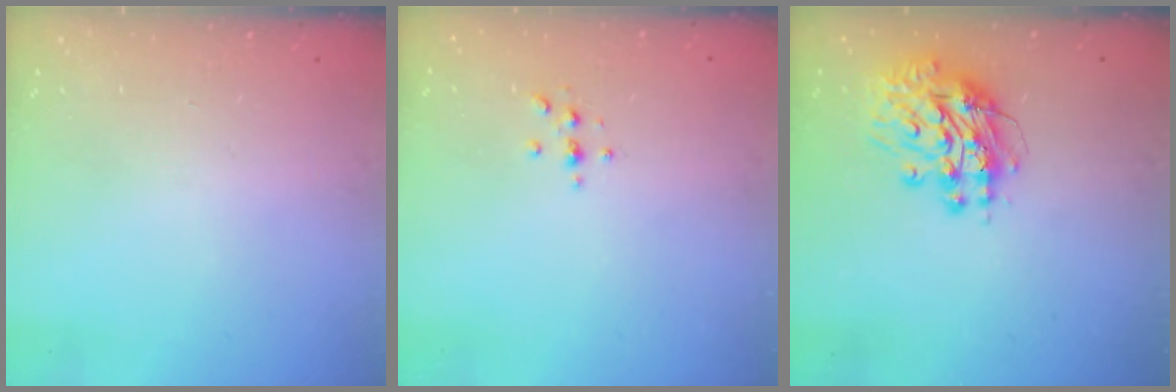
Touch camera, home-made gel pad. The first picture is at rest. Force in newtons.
{"total": 2.3, "press": 2.3, "slide": 0.2}
{"total": 12.5, "press": 12.4, "slide": 1.2}